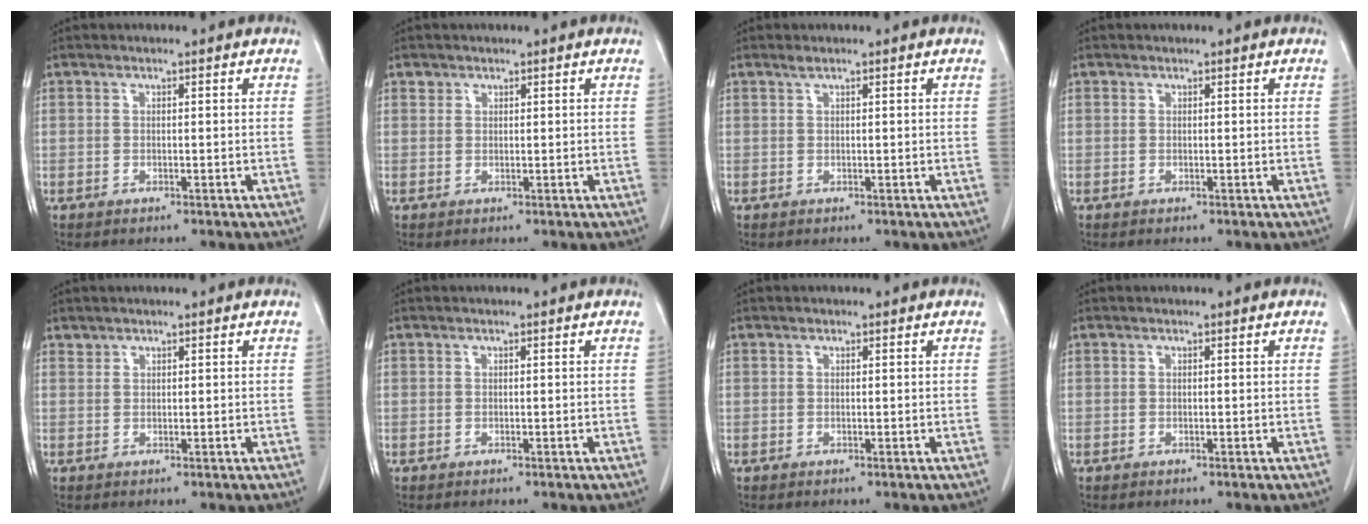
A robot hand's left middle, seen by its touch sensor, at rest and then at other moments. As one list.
[{"total": 0.9, "force": [0.6, 0.7, 0.0], "torque": [0.006, 0.002, 0.007]}, {"total": 0.6, "force": [0.5, -0.1, 0.3], "torque": [-0.014, 0.002, 0.013]}, {"total": 0.0}, {"total": 0.6, "force": [0.6, 0.2, -0.1], "torque": [-0.001, 0.002, 0.011]}, {"total": 0.0}, {"total": 0.0}, {"total": 0.0}]